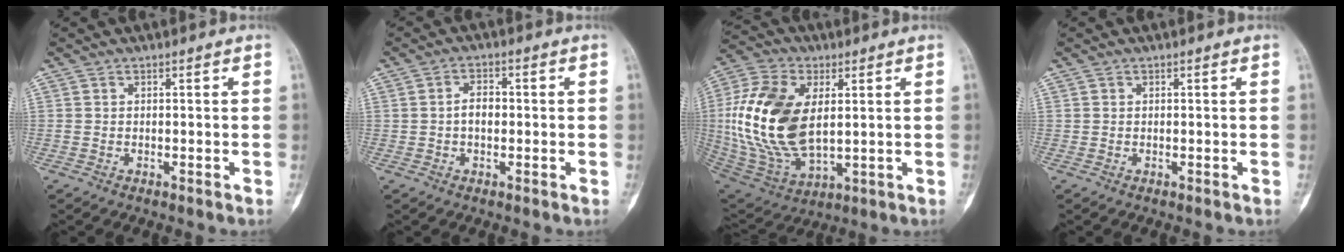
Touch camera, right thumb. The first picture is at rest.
{"total": 3.5, "force": [-0.2, 2.3, 2.6], "torque": [-0.039, 0.012, -0.008]}
{"total": 22.0, "force": [2.6, 12.8, 17.7], "torque": [-0.362, -0.014, 0.056]}
{"total": 0.0}